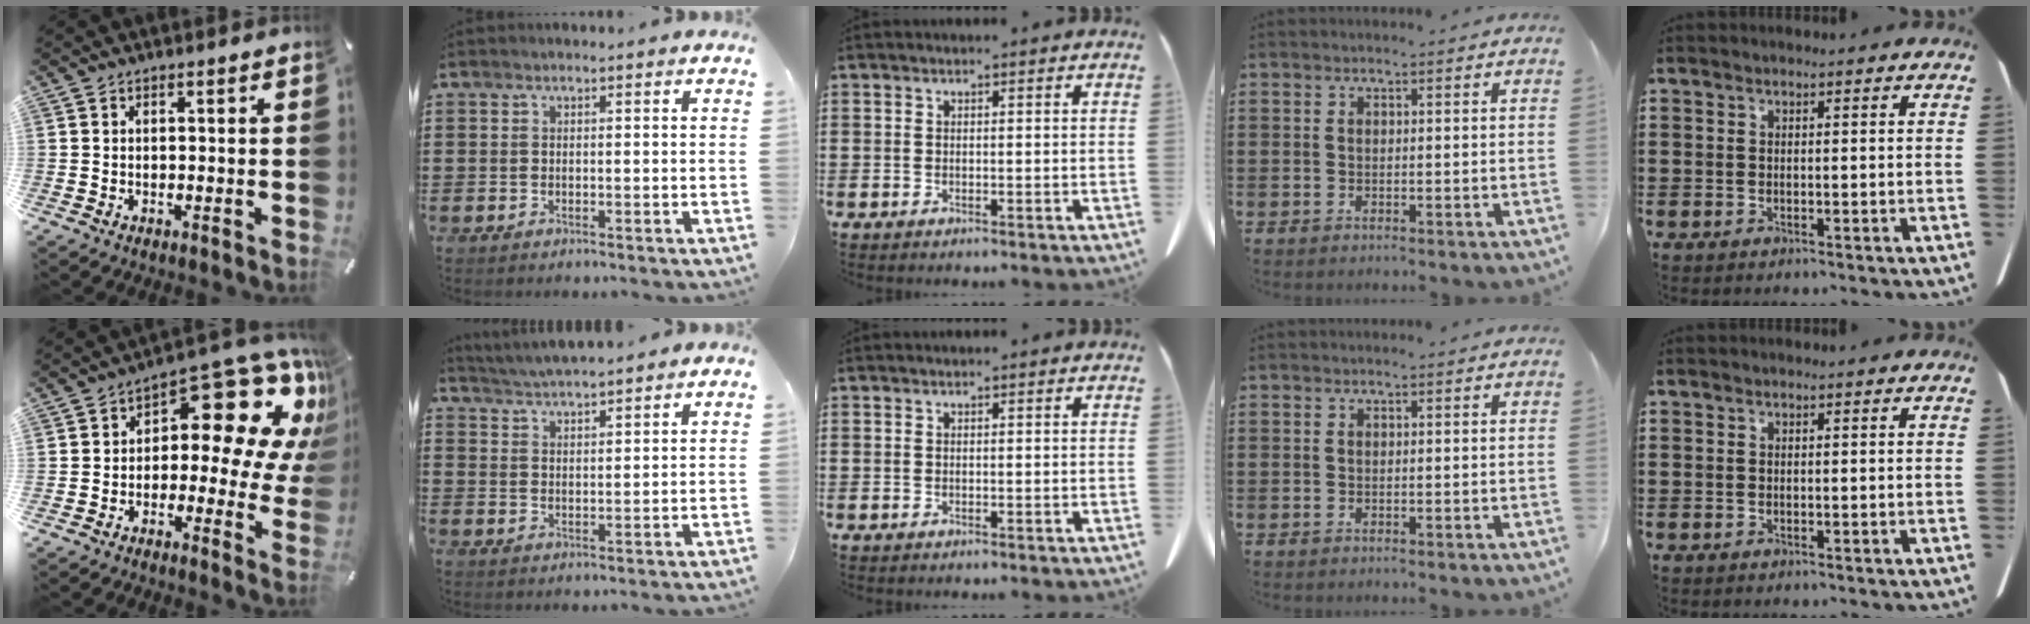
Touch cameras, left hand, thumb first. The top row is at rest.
{"thumb": {"total": 16.9, "force": [8.4, 8.2, 12.1], "torque": [-0.155, -0.074, 0.134]}, "index": {"total": 3.7, "force": [3.6, -0.3, 0.3], "torque": [-0.020, -0.013, 0.064]}}